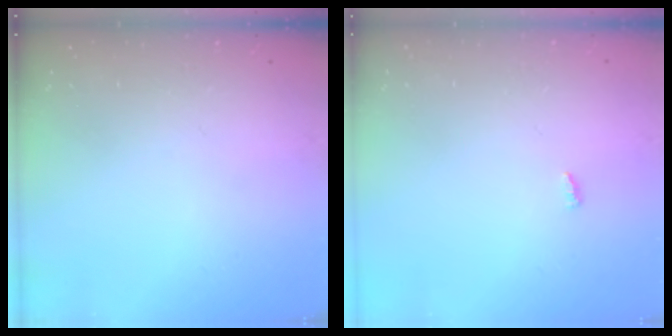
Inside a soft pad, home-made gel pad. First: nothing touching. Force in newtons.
{"total": 2.7, "press": 2.7, "slide": 0.2}